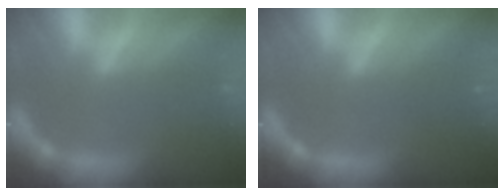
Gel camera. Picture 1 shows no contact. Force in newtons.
{"total": 1.5}